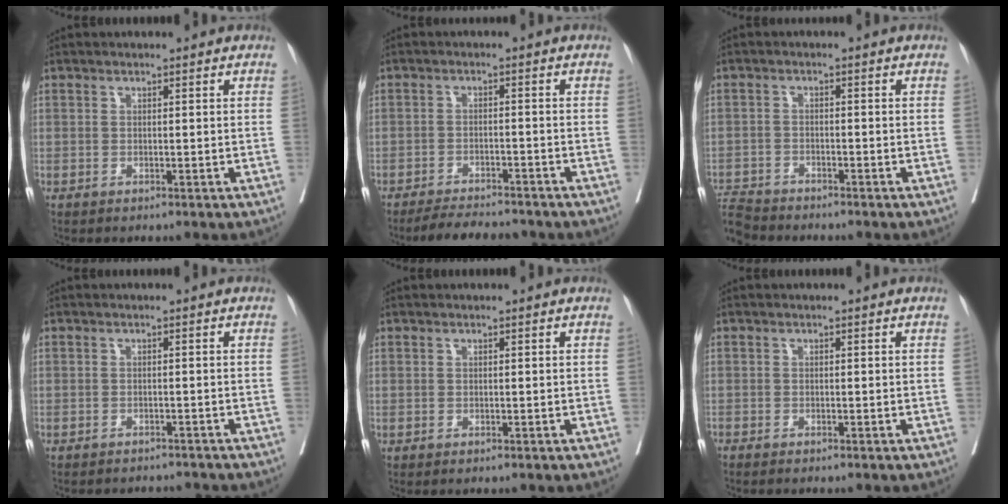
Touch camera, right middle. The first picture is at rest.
{"total": 7.3, "force": [-6.8, 1.1, 2.4], "torque": [-0.035, -0.011, -0.104]}
{"total": 5.4, "force": [-5.4, 0.4, 0.1], "torque": [-0.004, -0.010, -0.104]}
{"total": 4.6, "force": [-4.5, 0.8, 0.3], "torque": [-0.001, -0.005, -0.056]}
{"total": 0.0}
{"total": 1.1, "force": [-1.1, 0.0, 0.4], "torque": [-0.009, -0.003, -0.019]}